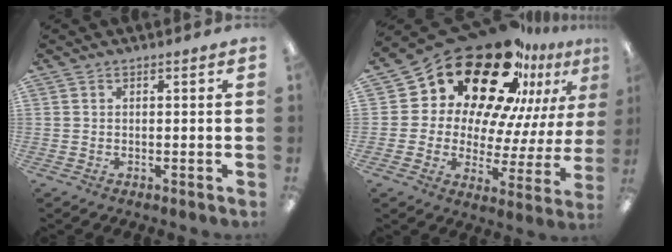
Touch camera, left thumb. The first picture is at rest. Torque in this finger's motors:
{"motor_torque": [1.47, 2.88, 1.43, -1.34, 0.18]}